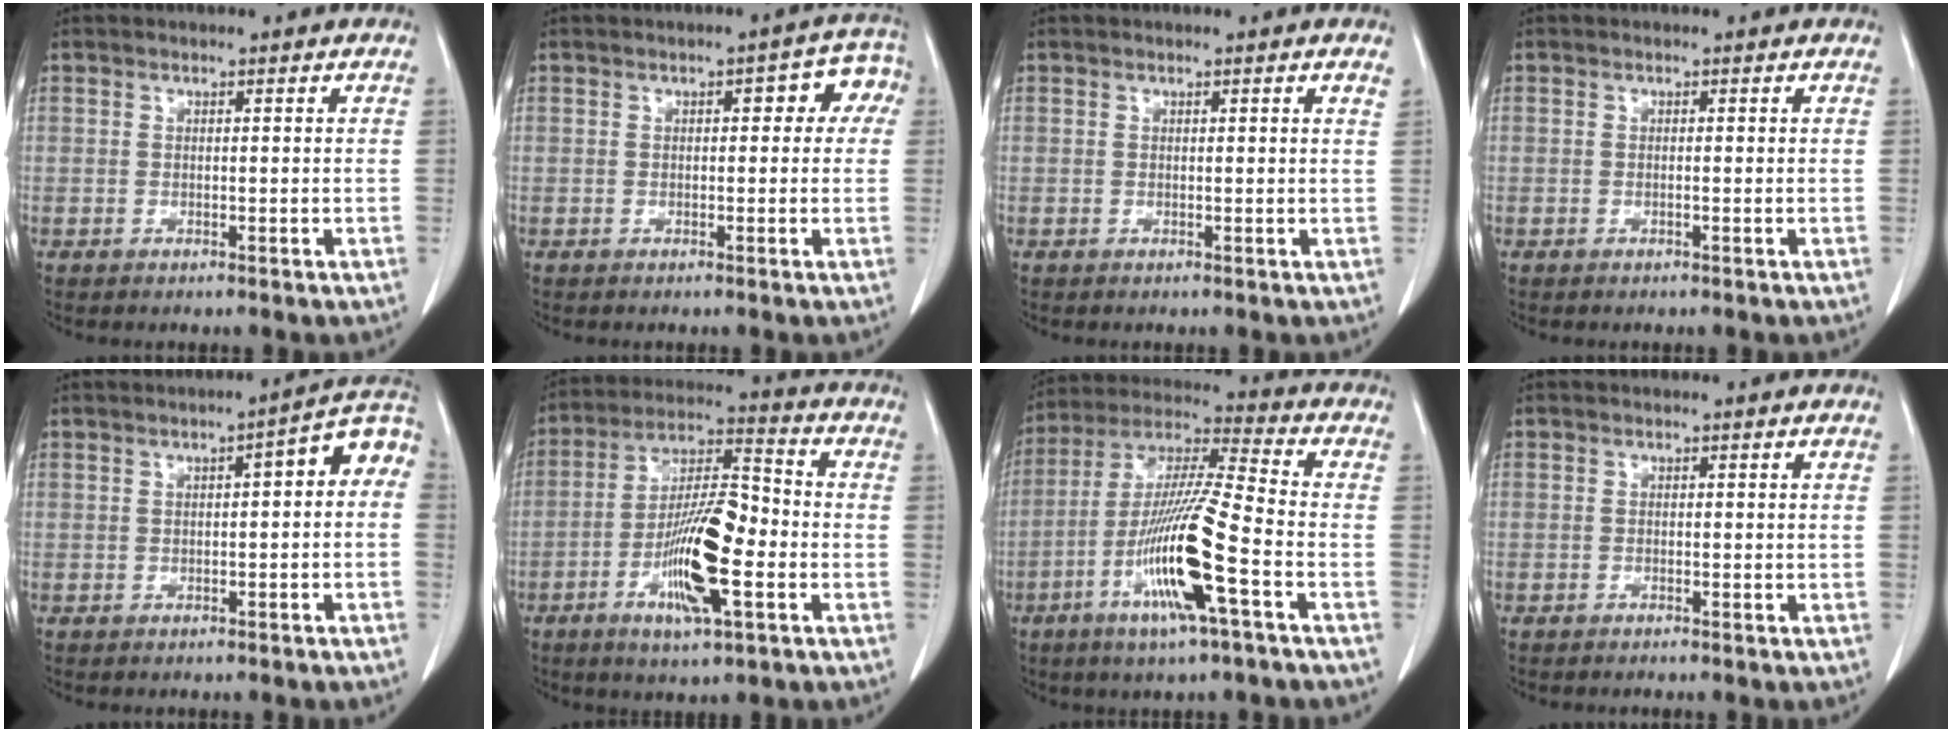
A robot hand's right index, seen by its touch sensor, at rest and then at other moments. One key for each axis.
{"total": 5.4, "fx": 1.1, "fy": 2.6, "fz": 4.6, "tx": -0.045, "ty": 0.035, "tz": 0.010}
{"total": 1.0, "fx": 0.7, "fy": 0.0, "fz": 0.7, "tx": -0.010, "ty": 0.001, "tz": 0.005}
{"total": 0.0}
{"total": 6.2, "fx": 0.6, "fy": 1.8, "fz": 5.9, "tx": -0.072, "ty": 0.032, "tz": 0.001}
{"total": 13.6, "fx": -4.2, "fy": 2.8, "fz": 12.7, "tx": -0.234, "ty": 0.002, "tz": -0.073}
{"total": 15.7, "fx": -5.8, "fy": 0.1, "fz": 14.6, "tx": -0.292, "ty": -0.011, "tz": -0.112}
{"total": 0.6, "fx": -0.6, "fy": -0.1, "fz": 0.2, "tx": -0.004, "ty": 0.000, "tz": -0.009}